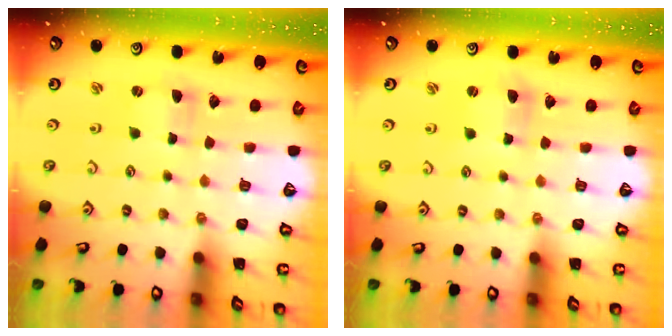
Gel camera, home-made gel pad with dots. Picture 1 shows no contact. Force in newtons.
{"total": 2.9, "press": 2.9, "slide": 0.3}